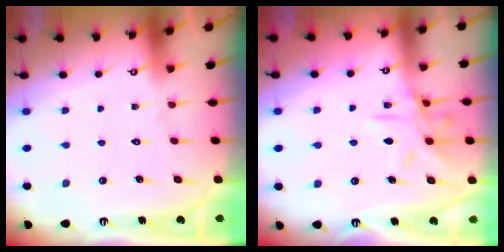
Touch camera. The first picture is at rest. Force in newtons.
{"total": 11.0, "press": 10.9, "slide": 0.9}